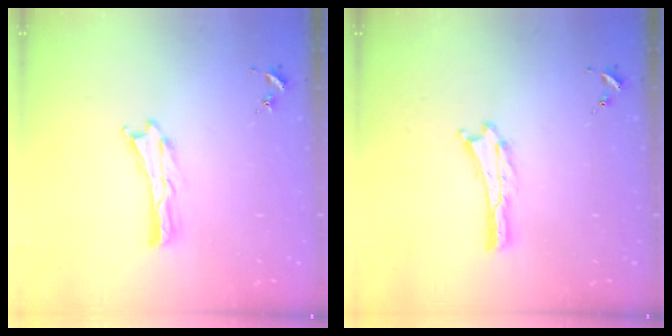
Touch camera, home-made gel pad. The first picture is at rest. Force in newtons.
{"total": 0.0}